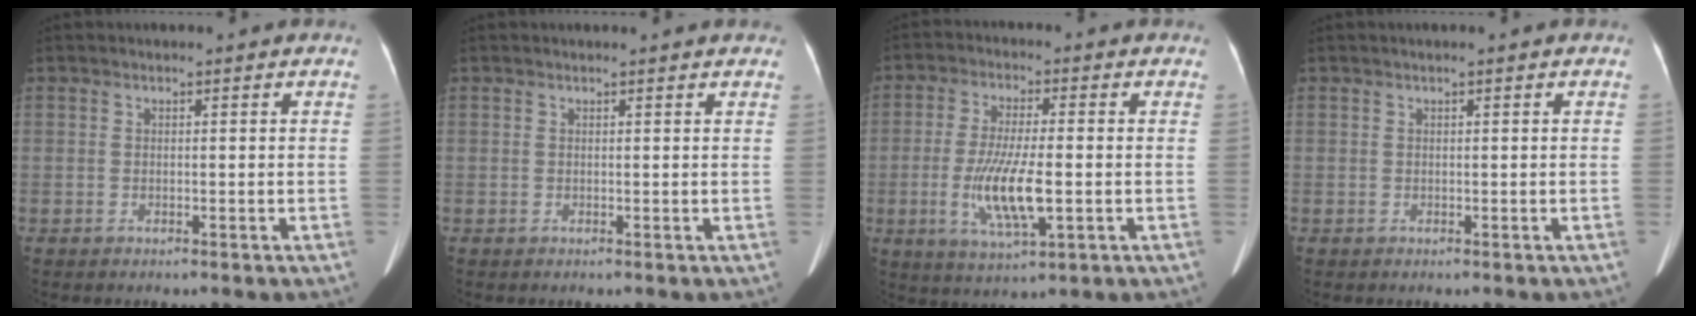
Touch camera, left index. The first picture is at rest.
{"total": 4.6, "force": [4.3, 0.7, 1.4], "torque": [-0.017, 0.011, 0.031]}
{"total": 9.7, "force": [-1.9, 1.9, 9.4], "torque": [-0.190, -0.015, -0.032]}
{"total": 0.0}